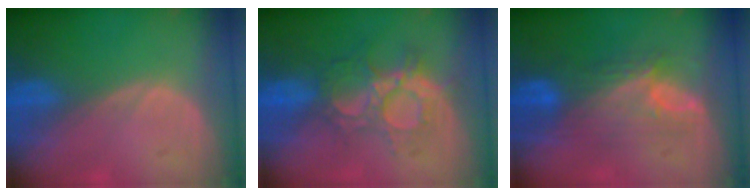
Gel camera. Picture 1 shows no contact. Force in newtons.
{"total": 8.7, "press": 8.0, "slide": 3.4}
{"total": 7.3, "press": 7.1, "slide": 1.5}